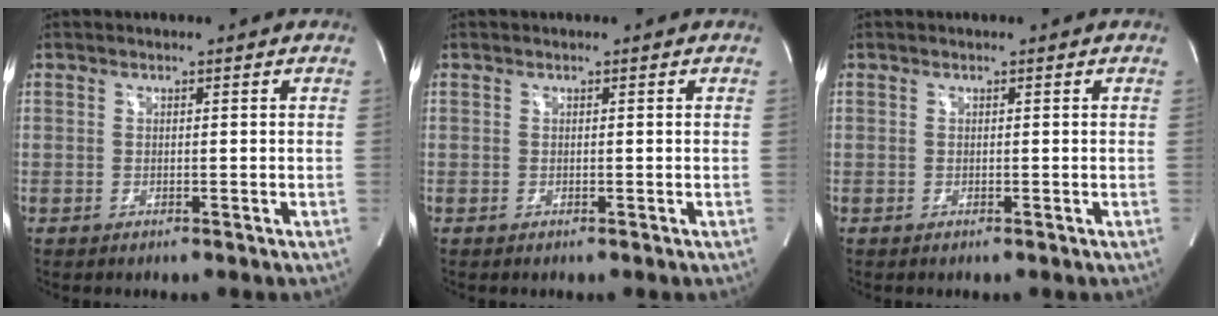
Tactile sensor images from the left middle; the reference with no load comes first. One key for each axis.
{"total": 0.0}
{"total": 0.0}